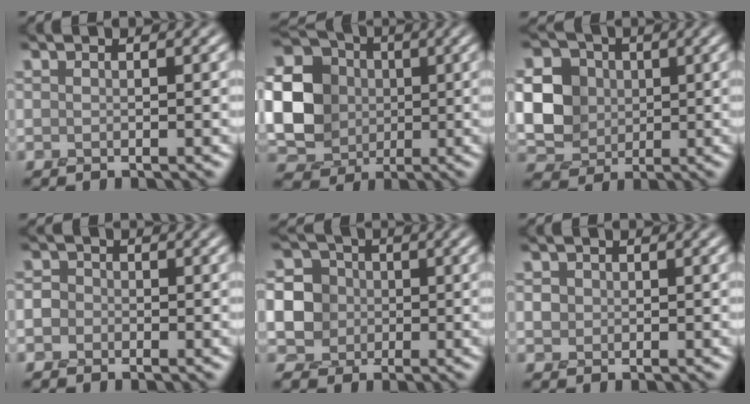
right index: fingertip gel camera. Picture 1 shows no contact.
{"total": 16.5, "force": [0.7, 15.2, 6.6], "torque": [-0.191, 0.010, -0.019]}
{"total": 8.1, "force": [0.6, 6.9, 4.2], "torque": [-0.093, 0.007, -0.005]}
{"total": 2.8, "force": [-0.9, 2.5, 0.8], "torque": [0.011, 0.018, -0.042]}
{"total": 8.5, "force": [0.2, 7.9, 3.3], "torque": [-0.090, 0.038, -0.028]}
{"total": 0.9, "force": [0.0, 0.9, 0.1], "torque": [0.001, -0.003, 0.004]}